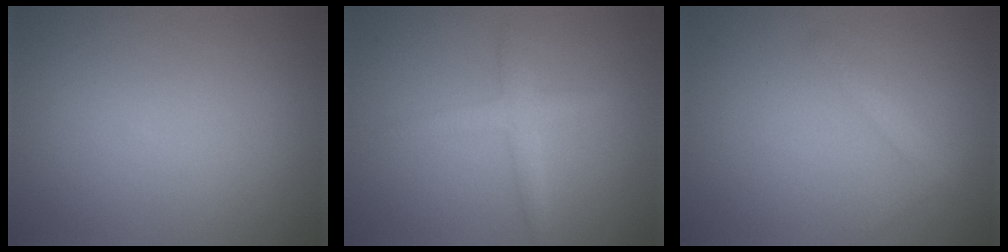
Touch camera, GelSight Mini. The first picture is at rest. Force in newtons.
{"total": 1.9, "press": 1.9, "slide": 0.1}
{"total": 1.4, "press": 1.4, "slide": 0.1}